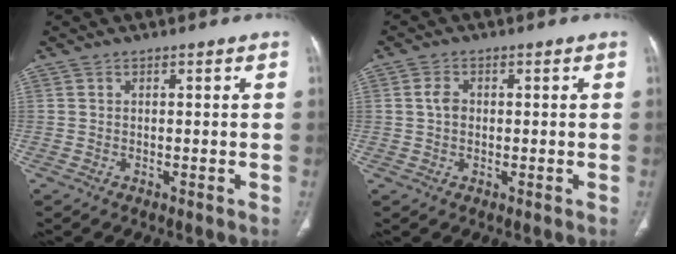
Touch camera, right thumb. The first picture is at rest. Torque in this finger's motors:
{"motor_torque": [0.03, -0.48, 0.20, -0.43, -0.01]}